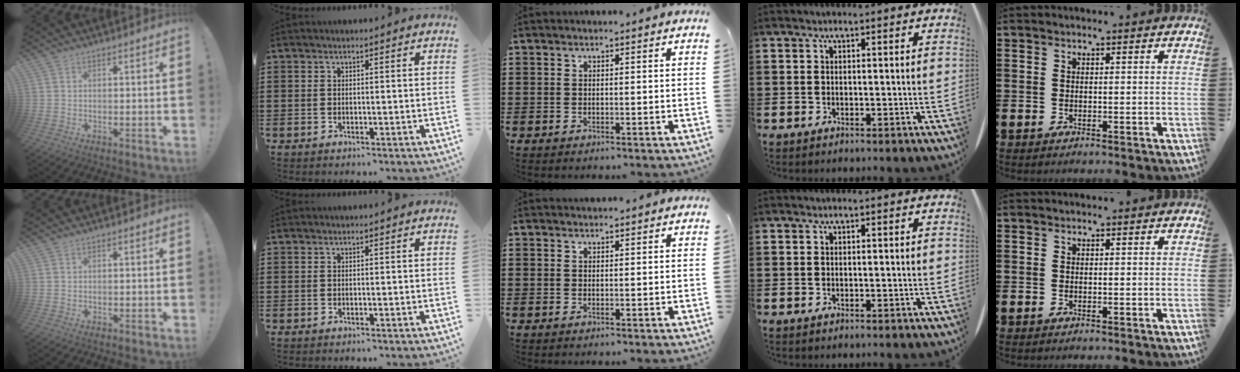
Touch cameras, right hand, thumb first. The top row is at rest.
{"middle": {"total": 0.6, "force": [0.6, 0.2, -0.1], "torque": [-0.001, 0.000, 0.011]}}